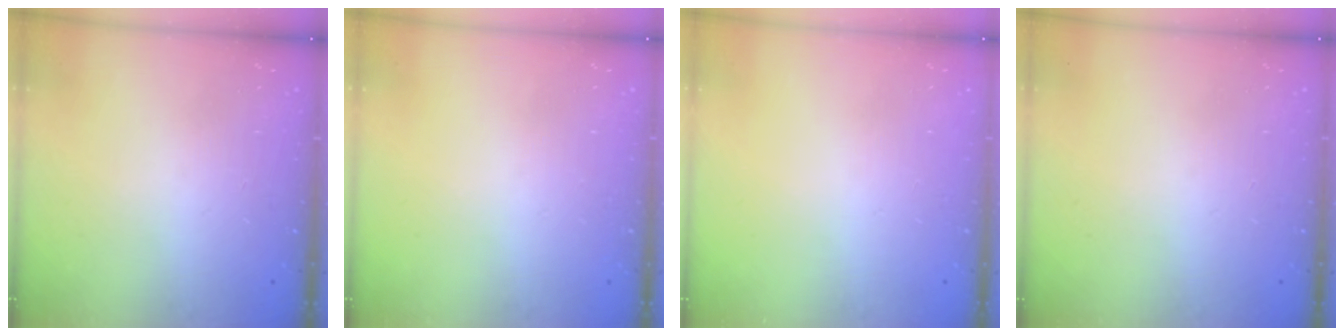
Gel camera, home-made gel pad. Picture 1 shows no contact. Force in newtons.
{"total": 0.0}
{"total": 0.0}
{"total": 0.0}